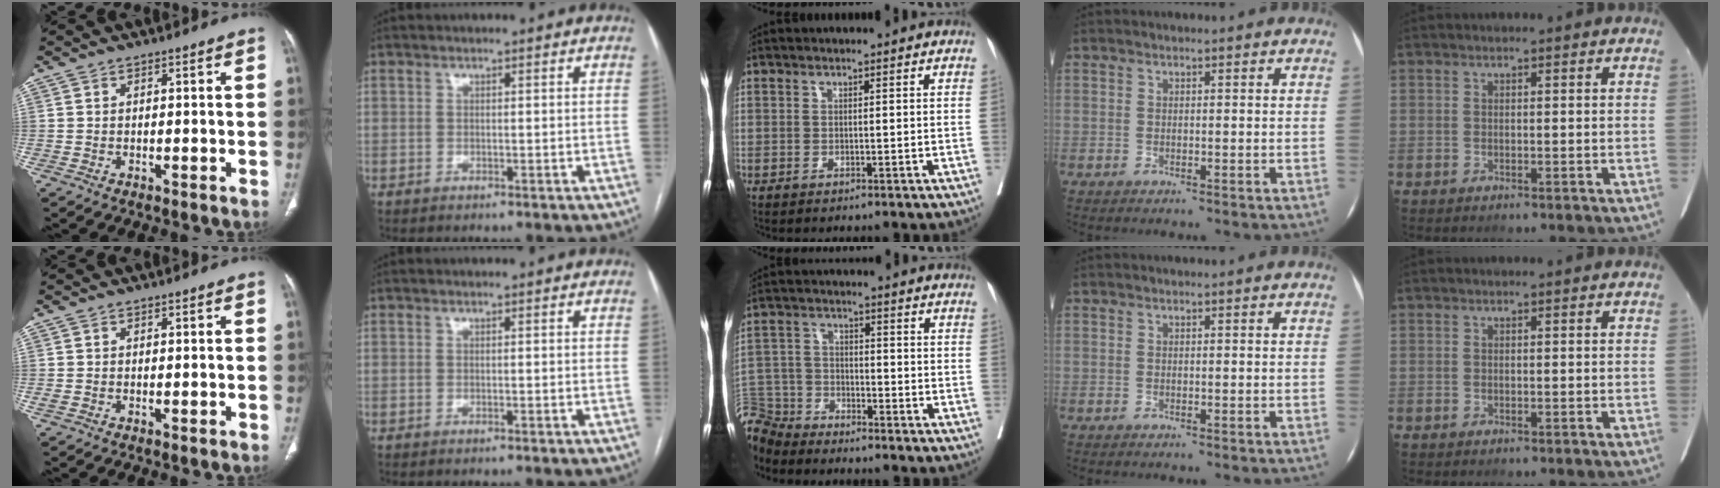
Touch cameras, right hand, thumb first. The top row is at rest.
{"thumb": {"total": 1.0, "force": [-0.2, 0.6, 0.7], "torque": [-0.013, -0.001, 0.001]}, "middle": {"total": 7.2, "force": [-6.9, 1.5, -0.7], "torque": [0.009, 0.004, -0.145]}}